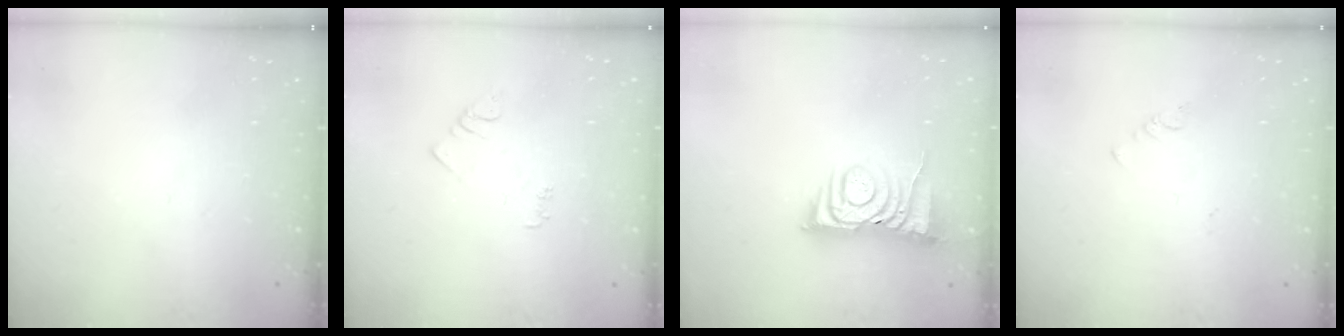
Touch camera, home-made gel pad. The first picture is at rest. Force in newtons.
{"total": 3.8, "press": 3.7, "slide": 0.5}
{"total": 7.7, "press": 7.7, "slide": 0.7}
{"total": 1.9, "press": 1.9, "slide": 0.4}